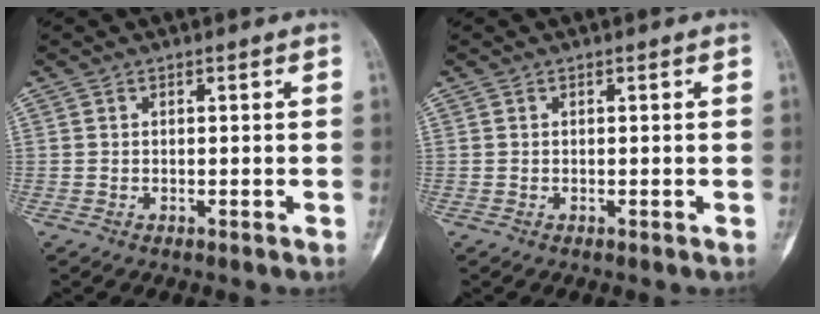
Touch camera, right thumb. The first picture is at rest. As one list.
[{"total": 0.0}]